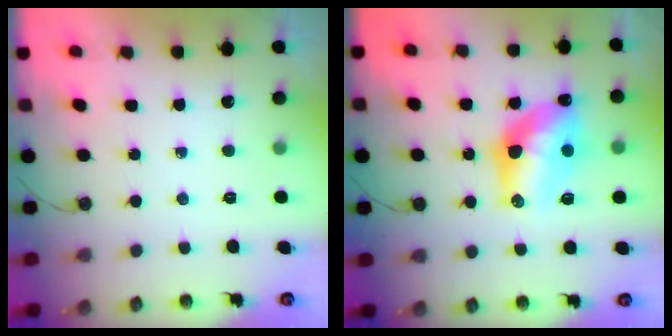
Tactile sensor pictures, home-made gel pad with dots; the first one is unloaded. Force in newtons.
{"total": 13.4, "press": 13.3, "slide": 1.0}